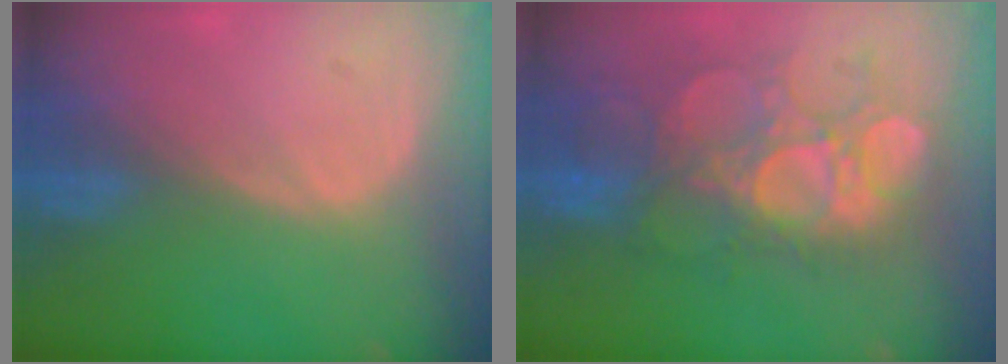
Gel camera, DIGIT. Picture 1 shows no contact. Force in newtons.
{"total": 10.4, "press": 10.3, "slide": 1.6}